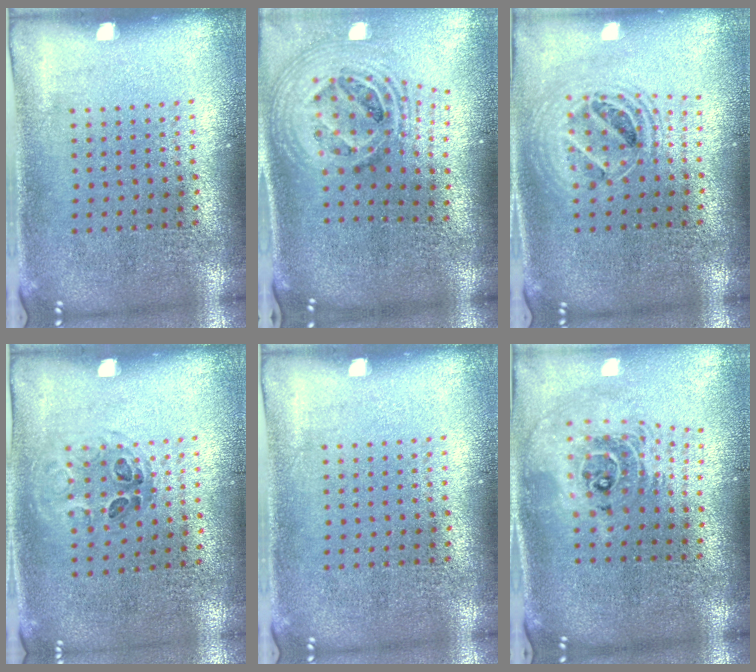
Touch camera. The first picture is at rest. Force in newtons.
{"total": 2.1, "press": 1.6, "slide": 1.3}
{"total": 1.7, "press": 1.4, "slide": 0.9}
{"total": 1.0, "press": 0.6, "slide": 0.7}
{"total": 0.0}
{"total": 2.3, "press": 1.7, "slide": 1.5}